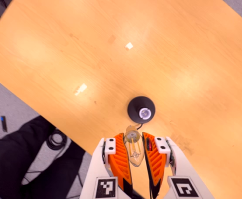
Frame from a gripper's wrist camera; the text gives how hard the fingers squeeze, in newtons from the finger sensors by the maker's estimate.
{"total": 21.5, "left": 24.7, "right": 18.3}